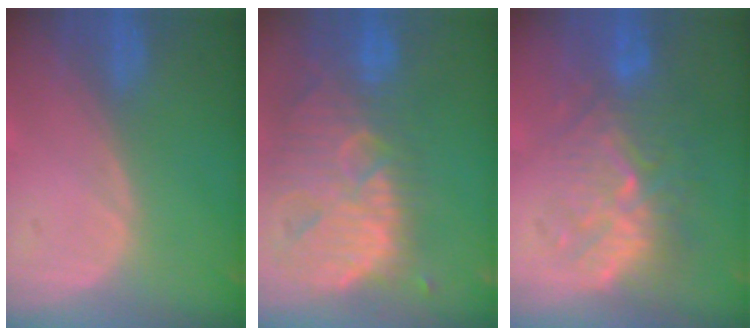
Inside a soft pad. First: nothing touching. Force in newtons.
{"total": 13.6, "press": 11.6, "slide": 7.2}
{"total": 9.4, "press": 9.0, "slide": 2.7}